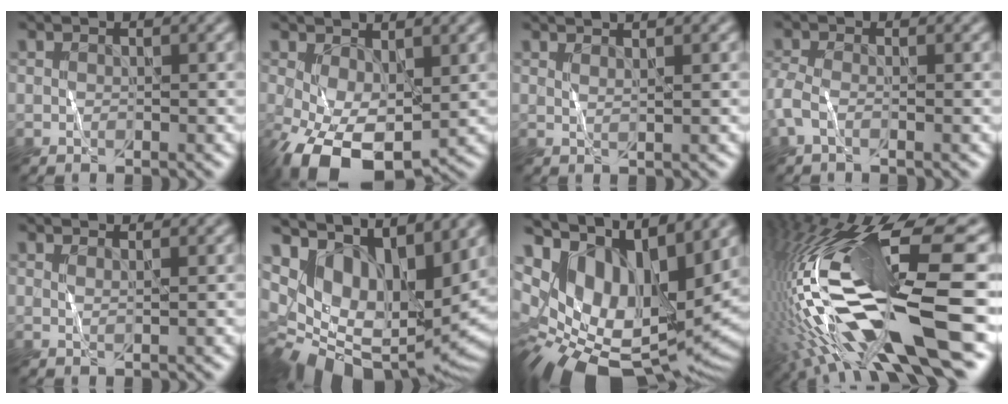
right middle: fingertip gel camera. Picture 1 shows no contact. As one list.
[{"total": 7.3, "force": [-2.0, 4.2, 5.7], "torque": [-0.129, -0.020, -0.025]}, {"total": 2.8, "force": [2.0, 0.9, 1.8], "torque": [-0.012, 0.009, 0.007]}, {"total": 2.2, "force": [-1.0, 0.9, 1.7], "torque": [-0.049, -0.001, -0.030]}, {"total": 1.0, "force": [0.7, 0.3, 0.6], "torque": [-0.003, -0.002, 0.007]}, {"total": 12.1, "force": [4.1, 6.5, 9.3], "torque": [-0.179, -0.005, 0.084]}, {"total": 14.0, "force": [2.9, 8.3, 10.9], "torque": [-0.198, -0.006, 0.063]}, {"total": 17.9, "force": [-1.7, 4.0, 17.4], "torque": [-0.325, 0.011, -0.027]}]